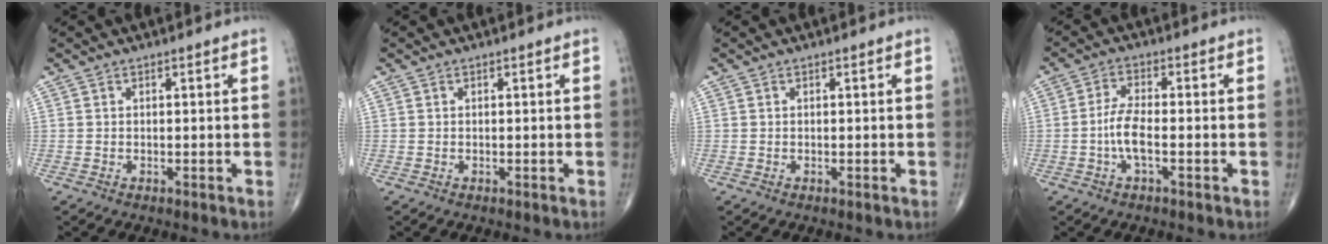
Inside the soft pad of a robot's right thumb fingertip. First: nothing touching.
{"total": 0.0}
{"total": 0.0}
{"total": 5.2, "force": [-1.4, 1.5, 4.8], "torque": [-0.103, 0.009, -0.032]}